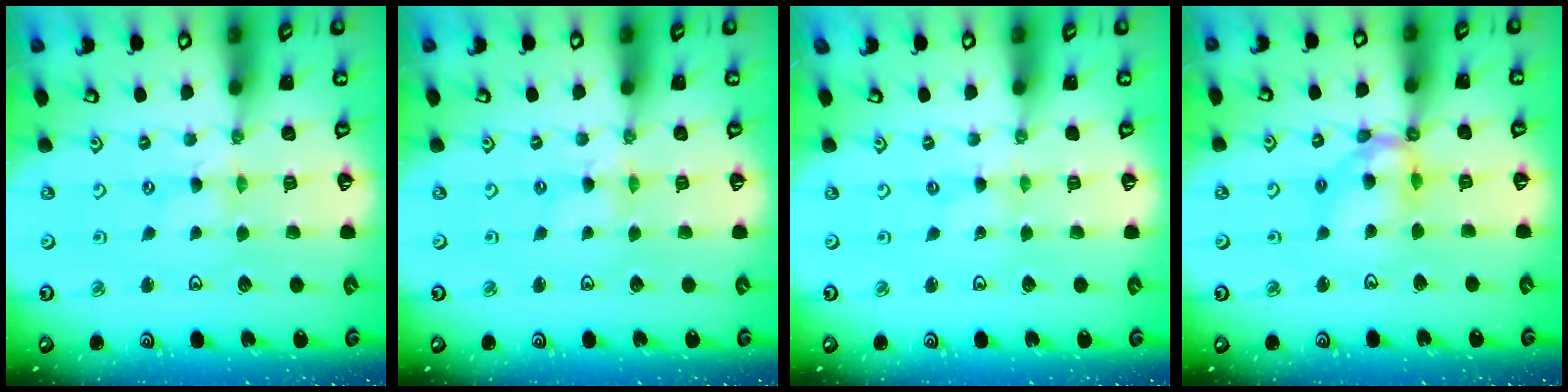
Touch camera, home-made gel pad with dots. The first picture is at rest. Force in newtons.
{"total": 1.0, "press": 0.9, "slide": 0.2}
{"total": 0.0}
{"total": 11.3, "press": 11.3, "slide": 1.2}